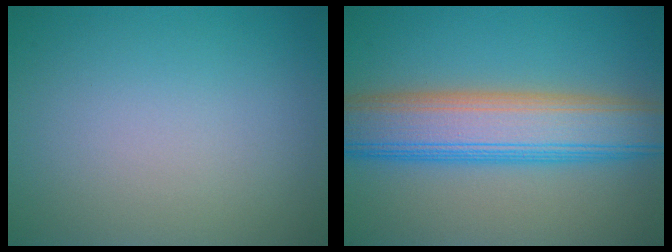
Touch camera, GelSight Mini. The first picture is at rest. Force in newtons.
{"total": 8.9, "press": 8.9, "slide": 0.4}